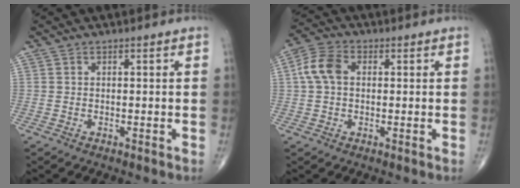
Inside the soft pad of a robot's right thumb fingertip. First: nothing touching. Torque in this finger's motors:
{"motor_torque": [0.46, 0.83, 0.53, -0.03, 0.05]}